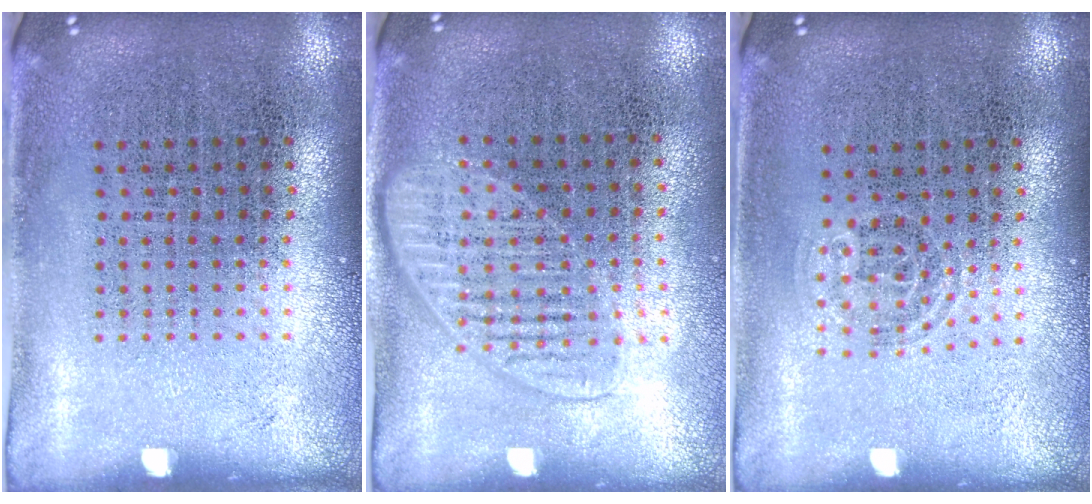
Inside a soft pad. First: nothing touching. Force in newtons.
{"total": 1.4, "press": 1.3, "slide": 0.6}
{"total": 0.9, "press": 0.7, "slide": 0.6}